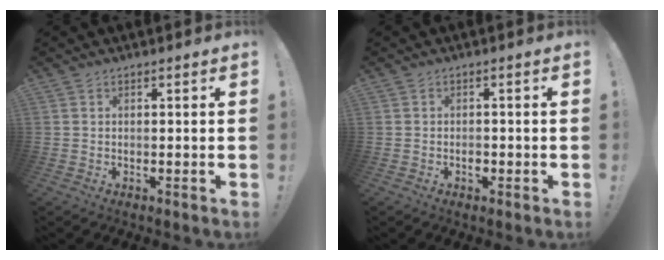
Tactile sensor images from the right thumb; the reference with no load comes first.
{"total": 1.7, "force": [-1.0, 1.2, 0.9], "torque": [-0.009, -0.001, -0.019]}